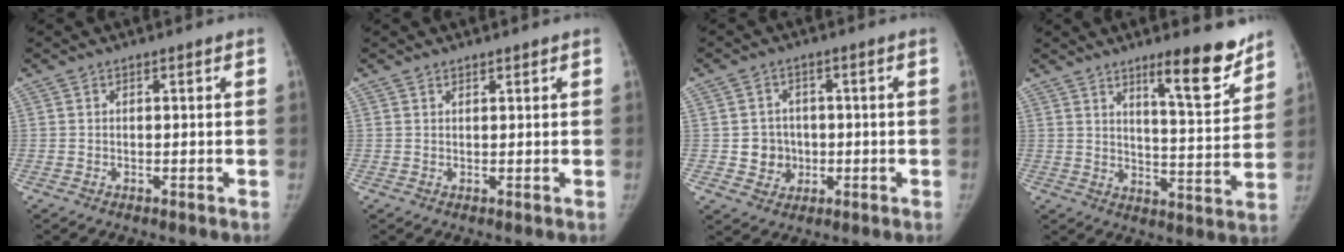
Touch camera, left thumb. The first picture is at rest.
{"total": 0.8, "force": [0.7, 0.2, 0.2], "torque": [-0.002, -0.006, 0.012]}
{"total": 5.3, "force": [-0.5, 5.0, 1.5], "torque": [0.003, 0.009, -0.002]}
{"total": 12.2, "force": [8.6, 2.4, 8.3], "torque": [-0.093, -0.067, 0.131]}